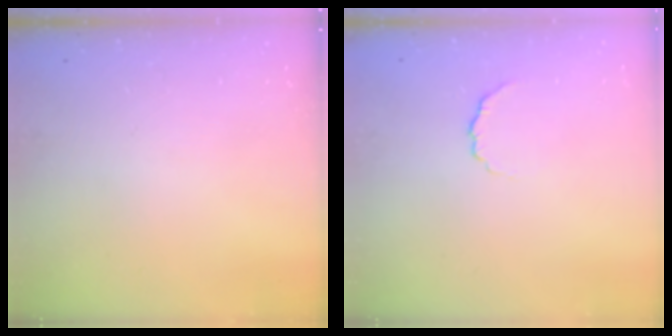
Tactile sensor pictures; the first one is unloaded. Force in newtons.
{"total": 3.9, "press": 3.8, "slide": 0.8}